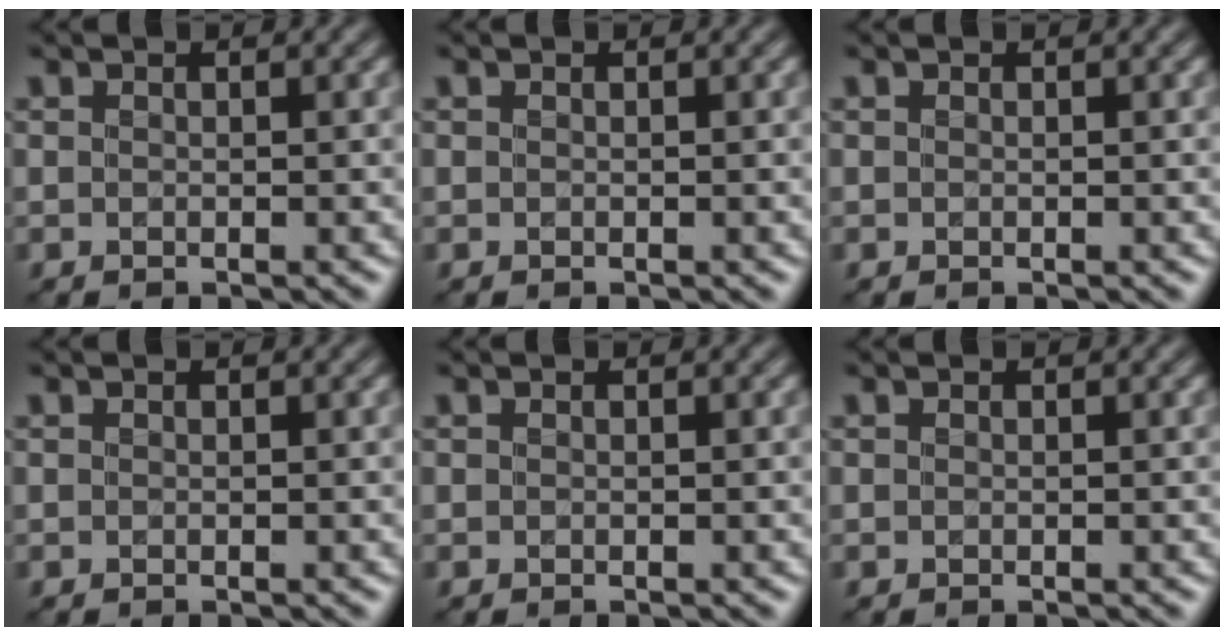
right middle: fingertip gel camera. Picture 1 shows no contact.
{"total": 0.0}
{"total": 0.0}
{"total": 0.0}
{"total": 0.0}
{"total": 0.0}